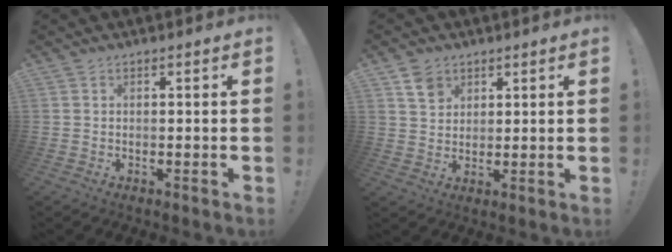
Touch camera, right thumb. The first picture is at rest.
{"total": 5.6, "force": [3.5, 4.0, 1.7], "torque": [-0.021, -0.014, 0.065]}